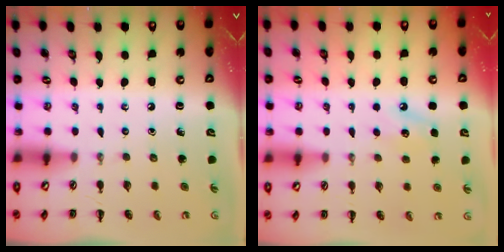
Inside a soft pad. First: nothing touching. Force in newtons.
{"total": 7.6, "press": 7.4, "slide": 1.7}